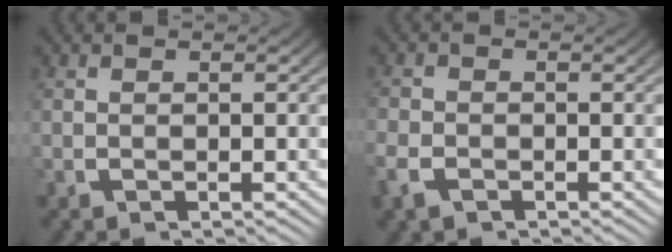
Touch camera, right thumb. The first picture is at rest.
{"total": 2.3, "force": [-1.6, 1.5, 0.5], "torque": [-0.014, -0.005, -0.030]}